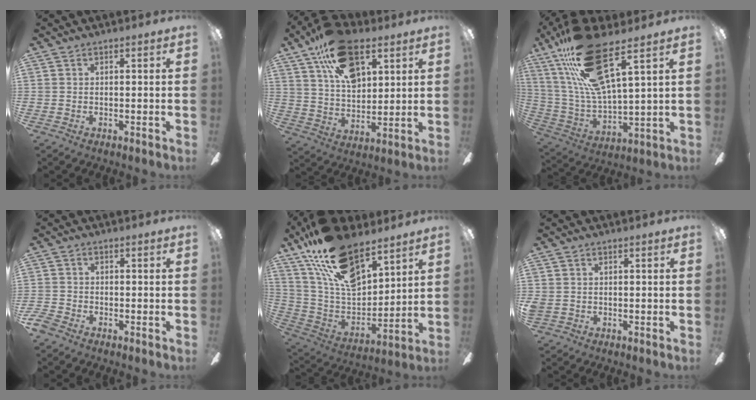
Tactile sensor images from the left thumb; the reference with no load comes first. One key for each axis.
{"total": 17.8, "fx": 9.8, "fy": 10.1, "fz": 10.9, "tx": -0.179, "ty": -0.027, "tz": 0.175}
{"total": 21.4, "fx": 13.0, "fy": 5.8, "fz": 16.1, "tx": -0.329, "ty": -0.053, "tz": 0.216}
{"total": 3.1, "fx": -2.3, "fy": 1.6, "fz": 1.4, "tx": -0.039, "ty": 0.006, "tz": -0.048}
{"total": 21.3, "fx": 14.4, "fy": 9.7, "fz": 12.4, "tx": -0.233, "ty": -0.079, "tz": 0.263}
{"total": 1.3, "fx": -0.1, "fy": 1.3, "fz": 0.4, "tx": -0.008, "ty": 0.005, "tz": -0.004}